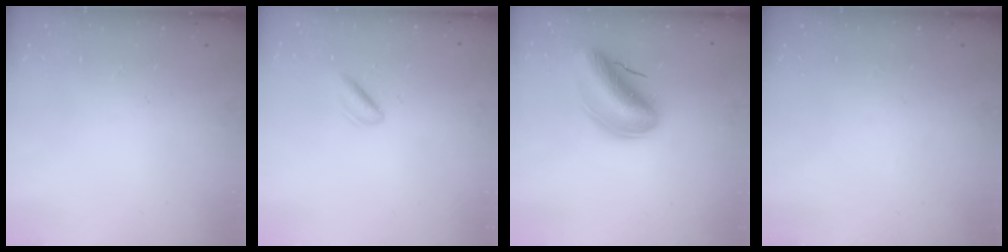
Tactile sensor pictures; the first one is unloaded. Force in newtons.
{"total": 2.1, "press": 1.9, "slide": 1.0}
{"total": 15.7, "press": 15.3, "slide": 3.2}
{"total": 0.0}